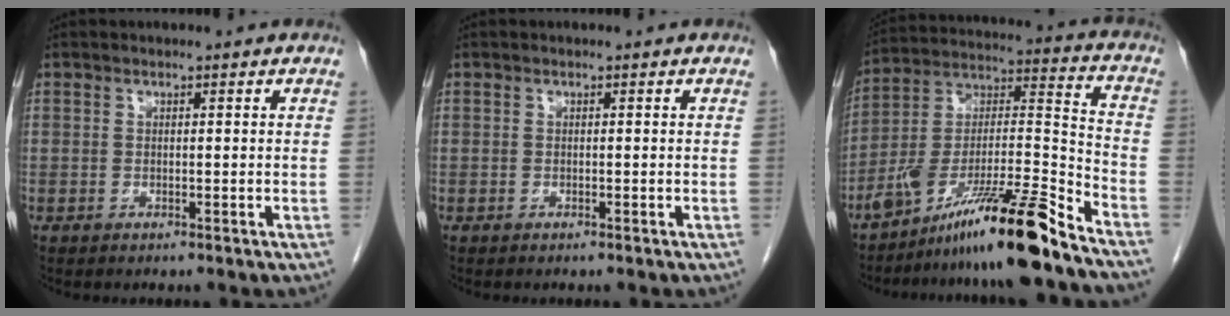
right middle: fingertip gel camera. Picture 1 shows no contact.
{"total": 0.0}
{"total": 17.8, "force": [-13.4, -0.5, 11.7], "torque": [-0.216, -0.004, -0.235]}